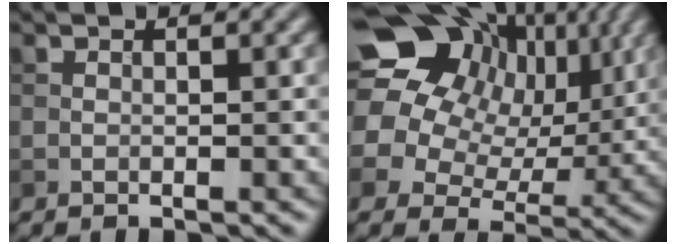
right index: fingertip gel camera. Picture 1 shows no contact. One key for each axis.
{"total": 17.6, "fx": 7.3, "fy": 13.7, "fz": 8.2, "tx": -0.204, "ty": 0.050, "tz": 0.112}